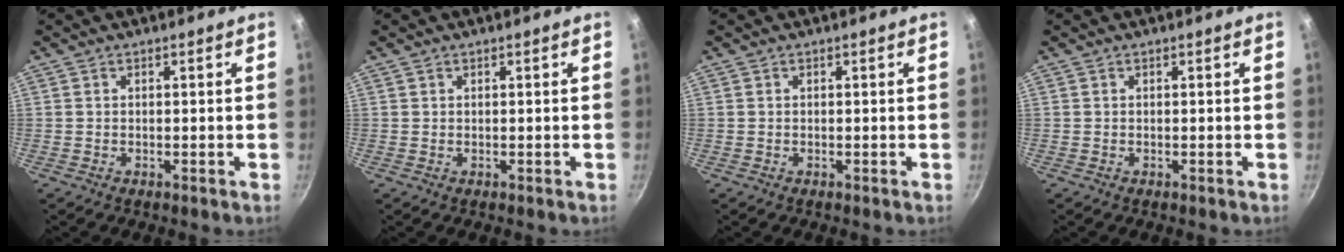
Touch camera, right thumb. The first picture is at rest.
{"total": 0.0}
{"total": 0.0}
{"total": 0.0}